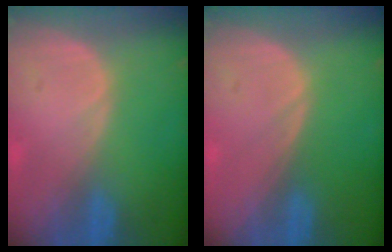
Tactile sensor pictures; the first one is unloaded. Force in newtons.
{"total": 0.0}